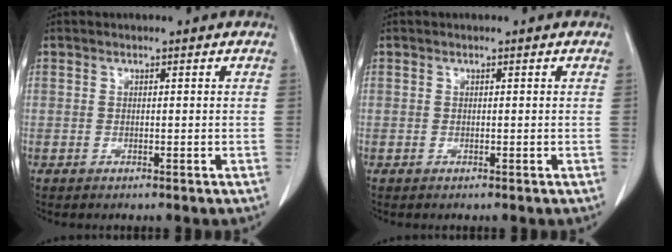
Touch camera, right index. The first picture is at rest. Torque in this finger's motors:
{"motor_torque": [0.01, 0.01, 0.00, 0.00]}